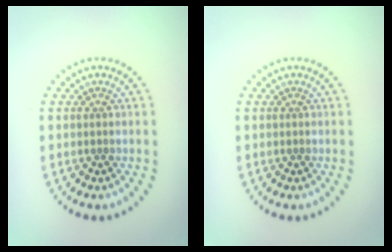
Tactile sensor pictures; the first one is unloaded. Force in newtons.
{"total": 0.0}